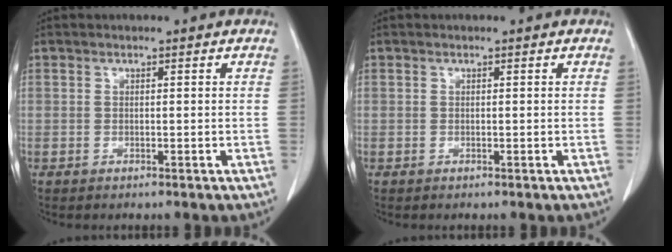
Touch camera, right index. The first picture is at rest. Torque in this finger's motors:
{"motor_torque": [0.00, 0.00, 0.00, -0.01]}